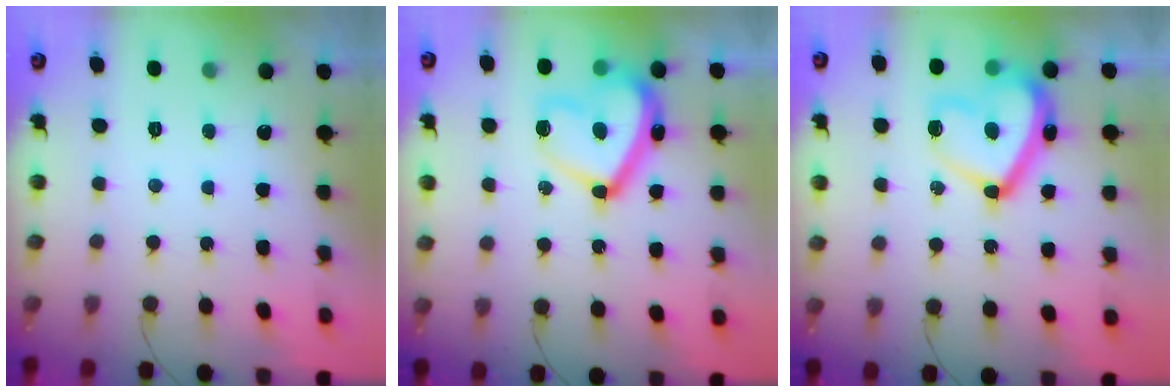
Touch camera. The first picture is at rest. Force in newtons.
{"total": 17.8, "press": 17.7, "slide": 1.9}
{"total": 17.8, "press": 17.7, "slide": 1.9}